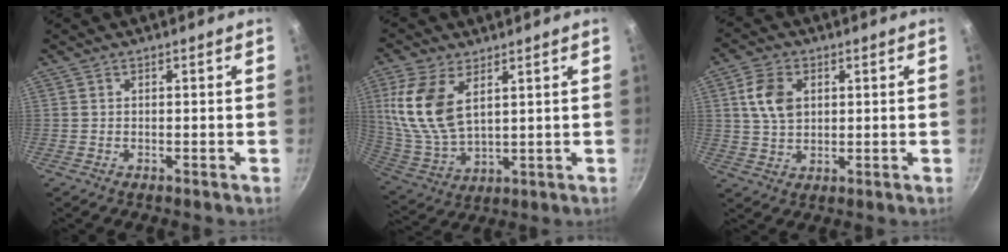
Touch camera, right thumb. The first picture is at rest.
{"total": 14.0, "force": [5.0, 7.2, 10.8], "torque": [-0.224, -0.022, 0.112]}
{"total": 7.7, "force": [2.1, 5.3, 5.2], "torque": [-0.087, -0.002, 0.039]}